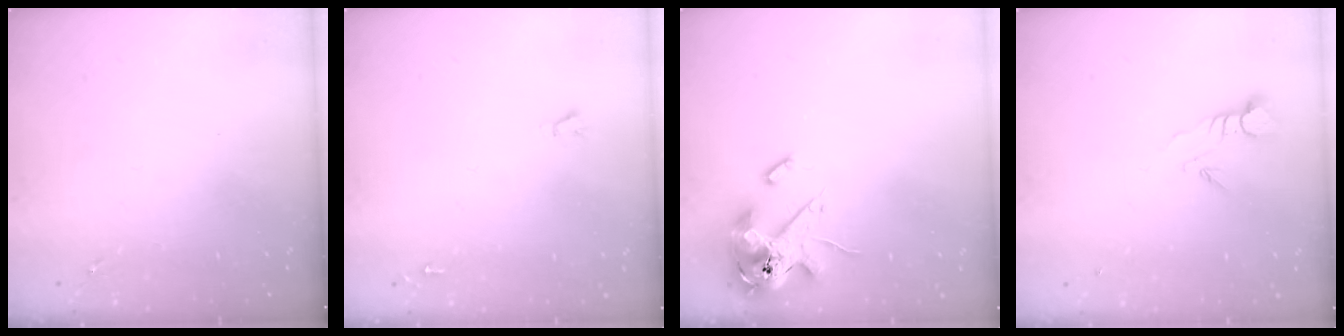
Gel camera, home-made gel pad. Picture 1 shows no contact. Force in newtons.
{"total": 1.6, "press": 1.6, "slide": 0.1}
{"total": 14.8, "press": 14.5, "slide": 2.9}
{"total": 3.7, "press": 3.7, "slide": 0.2}